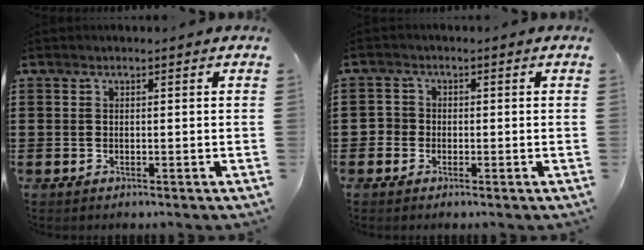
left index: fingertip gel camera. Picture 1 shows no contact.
{"total": 1.7, "force": [-0.4, 1.7, 0.3], "torque": [-0.012, 0.005, -0.011]}